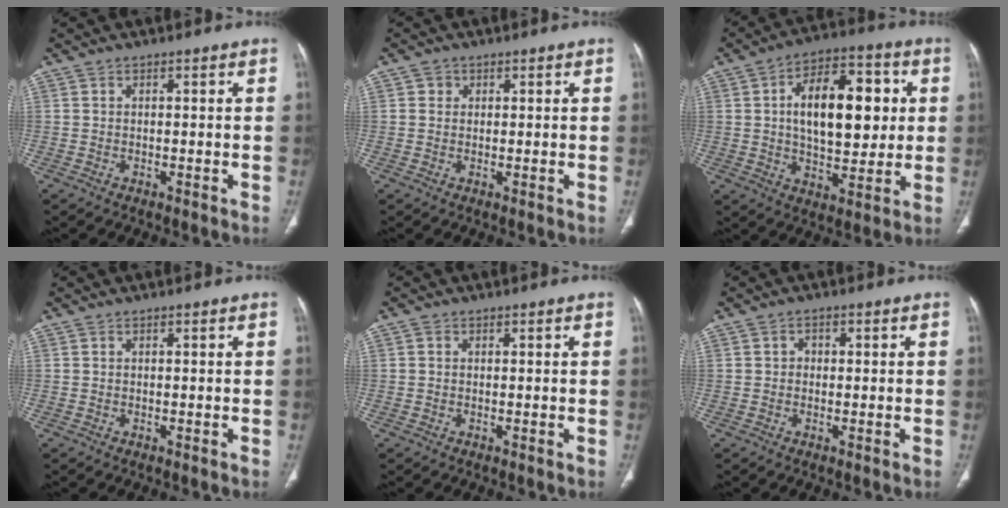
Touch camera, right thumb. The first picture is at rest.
{"total": 1.5, "force": [0.4, 1.4, 0.3], "torque": [0.005, 0.001, 0.004]}
{"total": 18.1, "force": [2.9, 9.6, 15.0], "torque": [-0.201, 0.011, 0.045]}
{"total": 0.0}
{"total": 0.6, "force": [0.1, 0.5, 0.2], "torque": [-0.001, 0.002, 0.000]}
{"total": 1.5, "force": [0.1, 1.4, 0.7], "torque": [-0.004, 0.005, -0.002]}